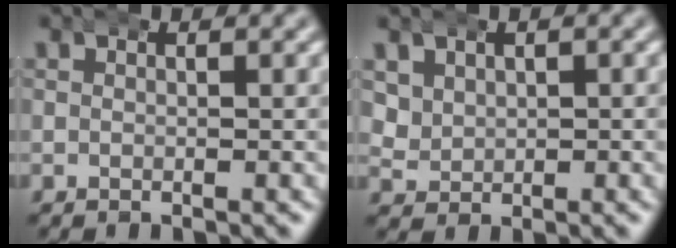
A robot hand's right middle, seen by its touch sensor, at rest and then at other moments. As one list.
[{"total": 3.4, "force": [0.8, 3.1, 1.2], "torque": [-0.038, -0.010, 0.022]}]